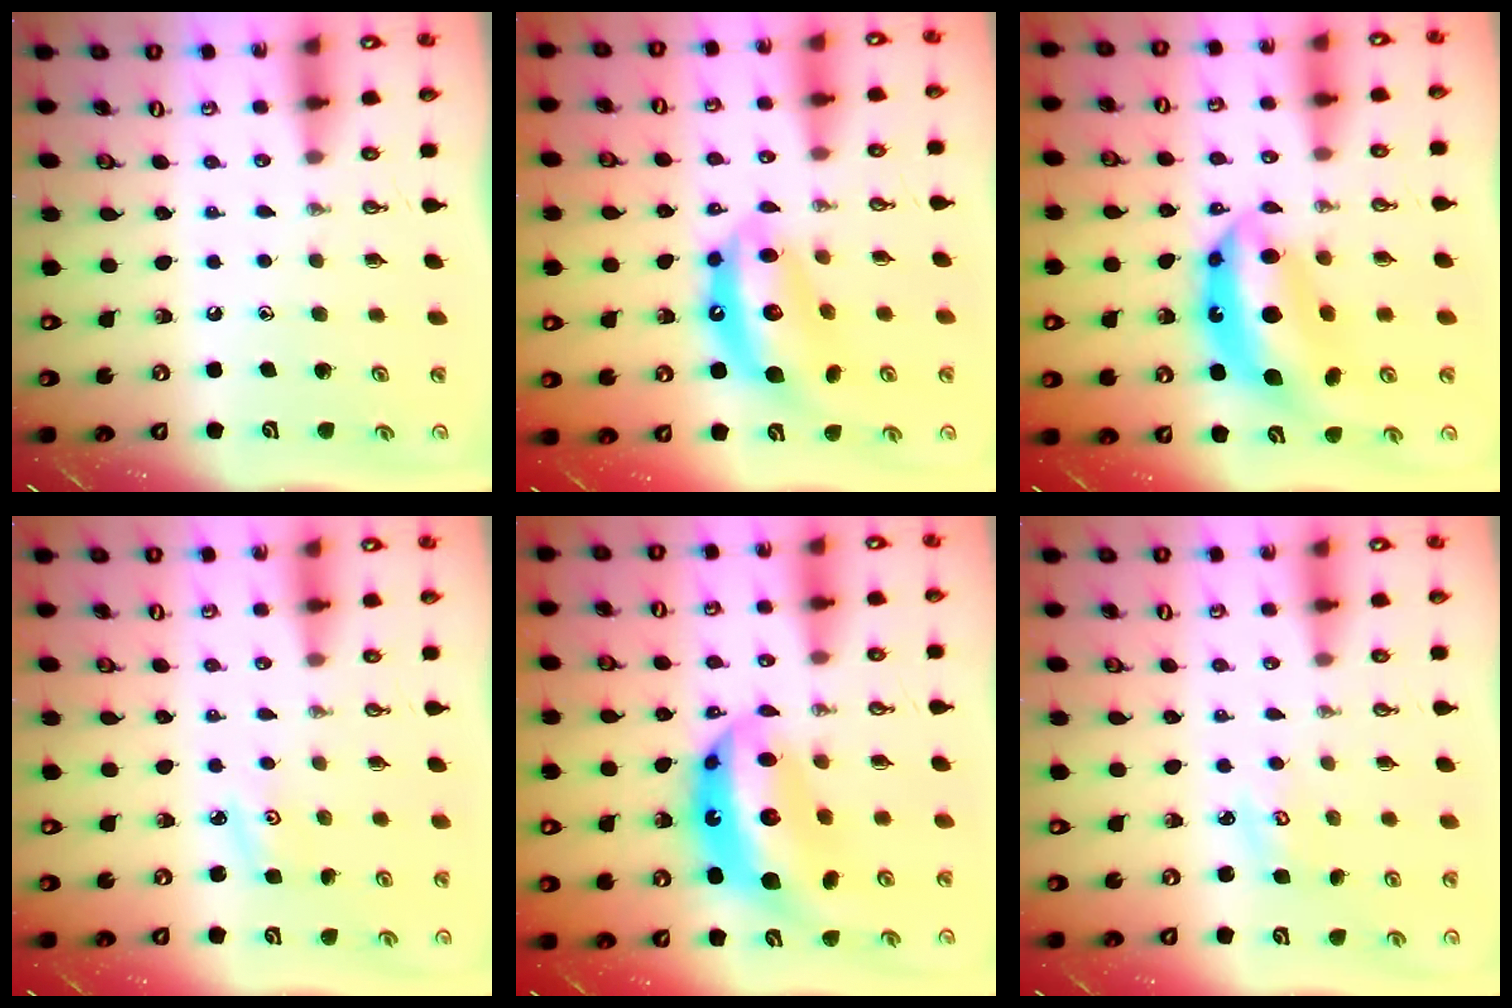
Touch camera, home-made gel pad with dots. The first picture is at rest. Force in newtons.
{"total": 13.5, "press": 13.5, "slide": 1.2}
{"total": 13.1, "press": 13.1, "slide": 0.9}
{"total": 2.9, "press": 2.9, "slide": 0.5}
{"total": 17.0, "press": 17.0, "slide": 1.5}
{"total": 2.9, "press": 2.8, "slide": 0.3}